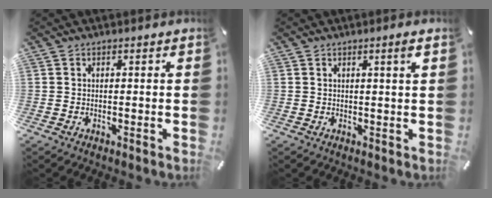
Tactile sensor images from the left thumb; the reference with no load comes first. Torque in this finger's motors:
{"motor_torque": [-0.02, -0.15, -0.05, -0.05, 0.02]}